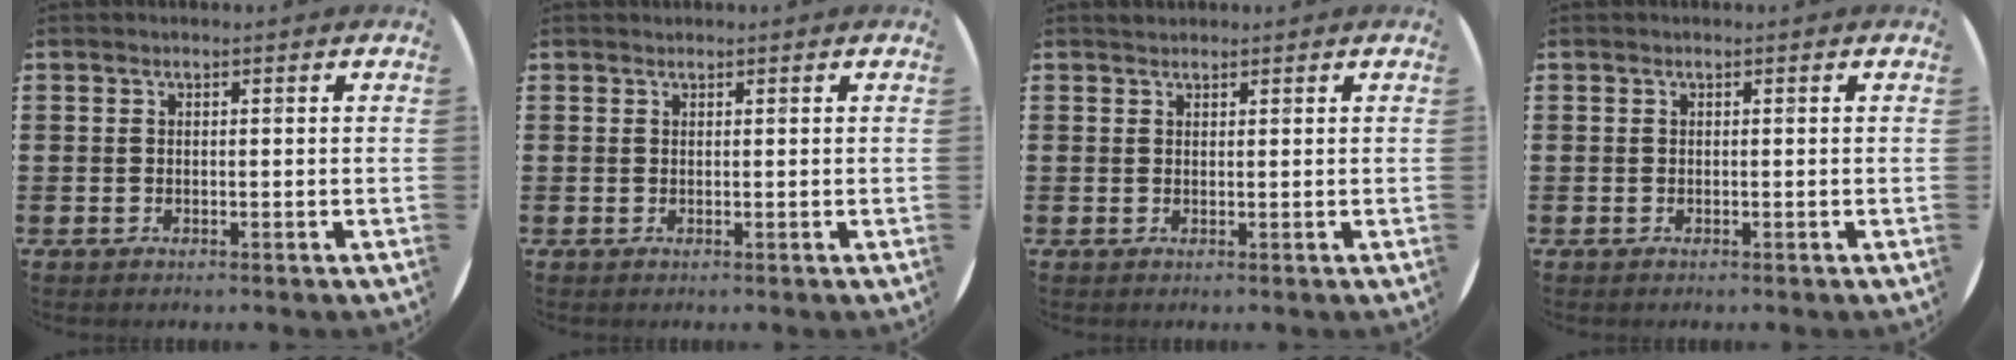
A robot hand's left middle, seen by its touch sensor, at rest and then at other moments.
{"total": 0.0}
{"total": 0.8, "force": [0.8, 0.2, 0.0], "torque": [-0.001, 0.001, 0.015]}
{"total": 0.0}